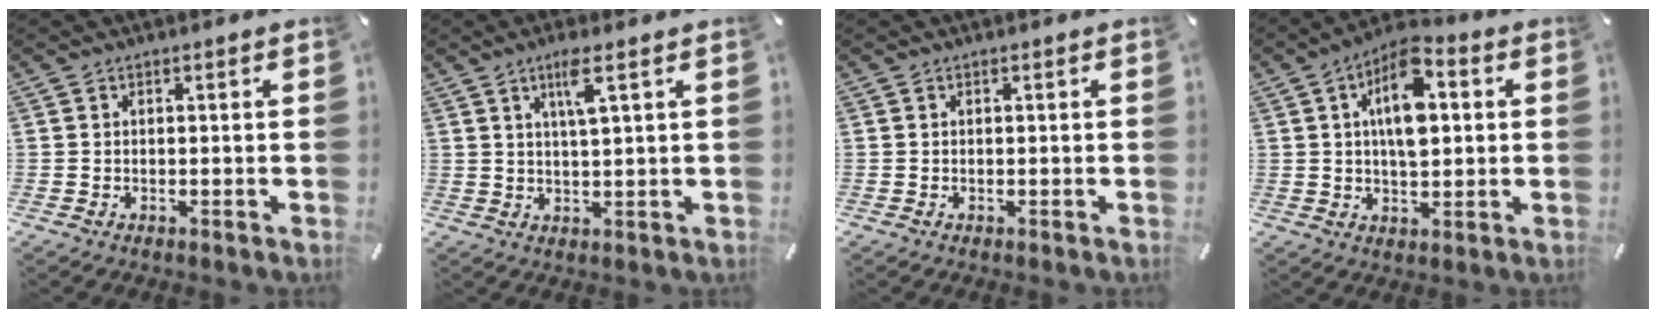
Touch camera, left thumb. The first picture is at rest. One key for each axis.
{"total": 5.6, "fx": 2.7, "fy": 0.6, "fz": 4.9, "tx": -0.095, "ty": -0.001, "tz": 0.041}
{"total": 0.0}
{"total": 11.5, "fx": 2.9, "fy": 6.0, "fz": 9.3, "tx": -0.152, "ty": -0.006, "tz": 0.044}